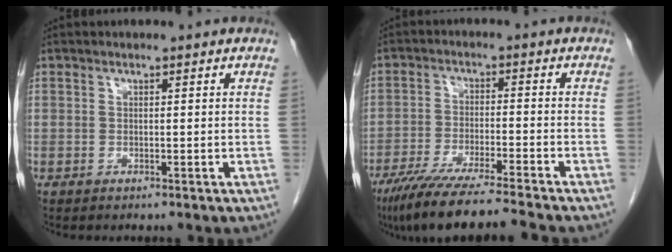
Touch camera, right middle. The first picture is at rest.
{"total": 12.7, "force": [-10.9, -0.6, 6.5], "torque": [-0.095, -0.031, -0.178]}